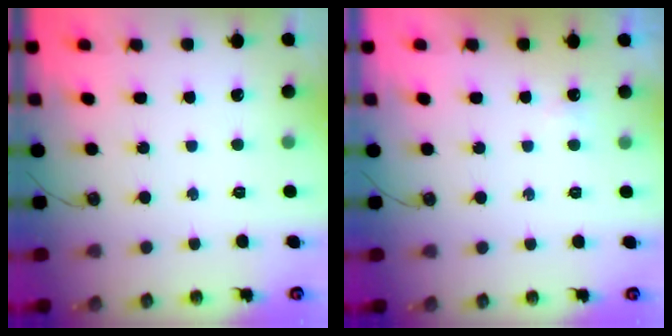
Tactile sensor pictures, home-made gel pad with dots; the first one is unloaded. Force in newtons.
{"total": 5.1, "press": 2.6, "slide": 4.4}